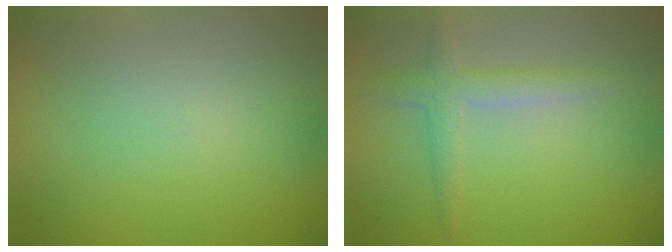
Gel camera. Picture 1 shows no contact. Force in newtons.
{"total": 2.3, "press": 2.3, "slide": 0.1}